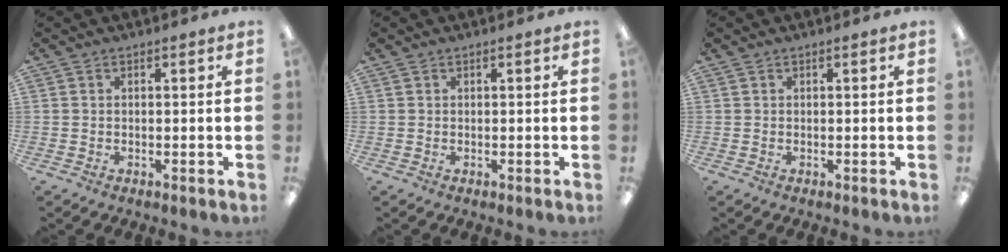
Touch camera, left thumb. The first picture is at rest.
{"total": 0.0}
{"total": 0.0}